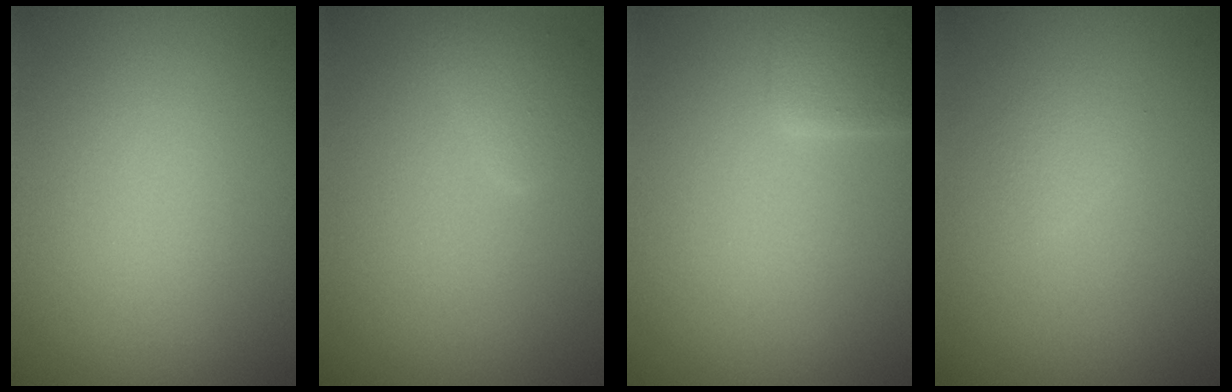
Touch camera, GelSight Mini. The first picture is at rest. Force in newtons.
{"total": 1.8, "press": 1.8, "slide": 0.1}
{"total": 3.3, "press": 3.3, "slide": 0.2}
{"total": 0.8, "press": 0.8, "slide": 0.0}